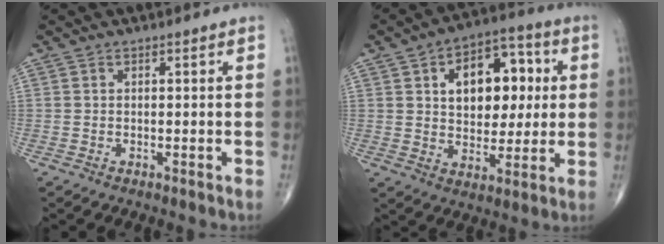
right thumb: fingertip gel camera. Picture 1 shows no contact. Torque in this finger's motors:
{"motor_torque": [-0.04, 0.57, 0.45, 0.34, 0.11]}